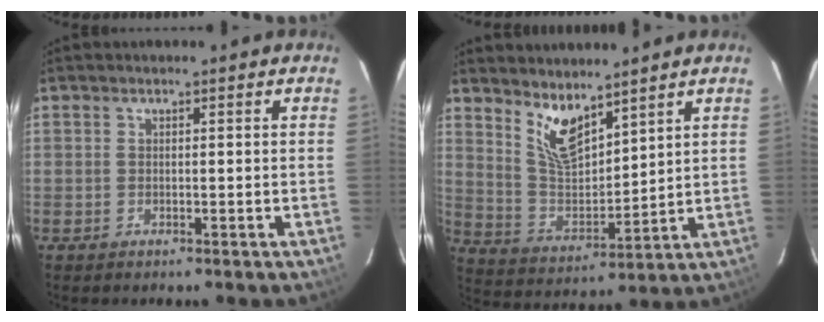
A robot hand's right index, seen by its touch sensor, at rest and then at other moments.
{"total": 9.2, "force": [6.7, 3.4, 5.4], "torque": [-0.102, -0.008, 0.140]}